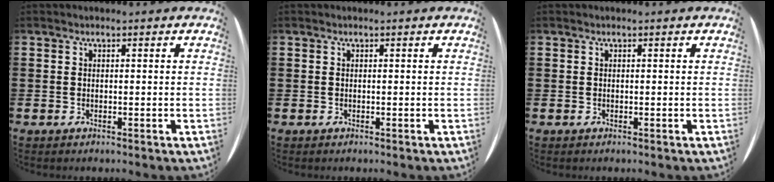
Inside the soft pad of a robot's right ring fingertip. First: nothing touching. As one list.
[{"total": 0.0}, {"total": 0.0}]